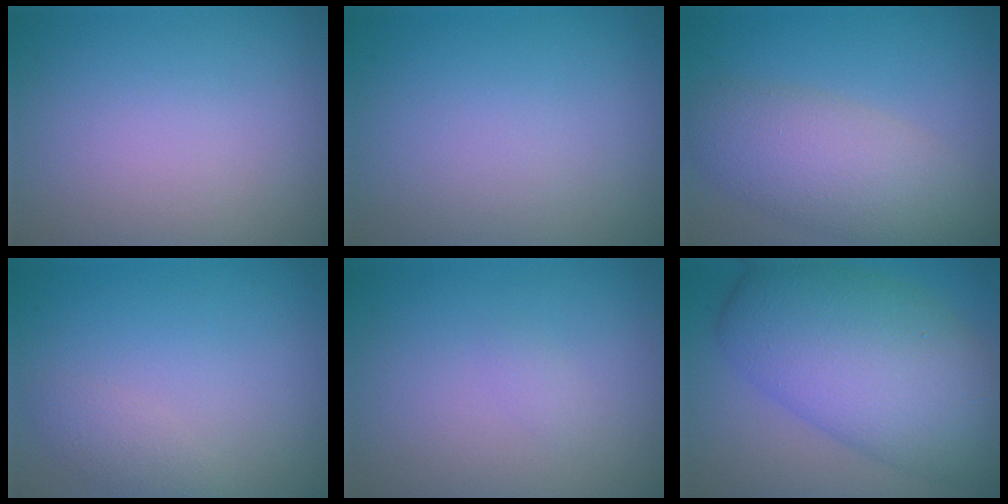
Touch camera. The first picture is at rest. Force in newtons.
{"total": 0.0}
{"total": 5.4, "press": 5.4, "slide": 0.2}
{"total": 1.4, "press": 1.4, "slide": 0.1}
{"total": 0.5, "press": 0.5, "slide": 0.1}
{"total": 10.6, "press": 10.6, "slide": 0.2}